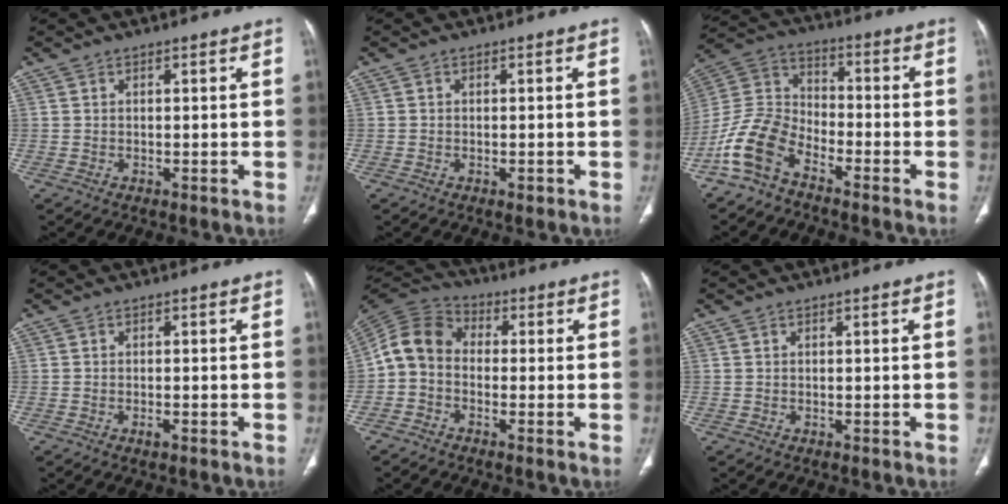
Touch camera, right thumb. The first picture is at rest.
{"total": 0.9, "force": [-0.4, 0.5, 0.5], "torque": [-0.004, -0.001, -0.007]}
{"total": 10.6, "force": [-7.2, 5.5, 5.5], "torque": [-0.119, 0.057, -0.157]}
{"total": 1.1, "force": [-0.6, 0.3, 0.8], "torque": [-0.016, 0.001, -0.011]}
{"total": 8.2, "force": [-1.0, 6.5, 4.9], "torque": [-0.086, 0.028, -0.039]}
{"total": 0.0}